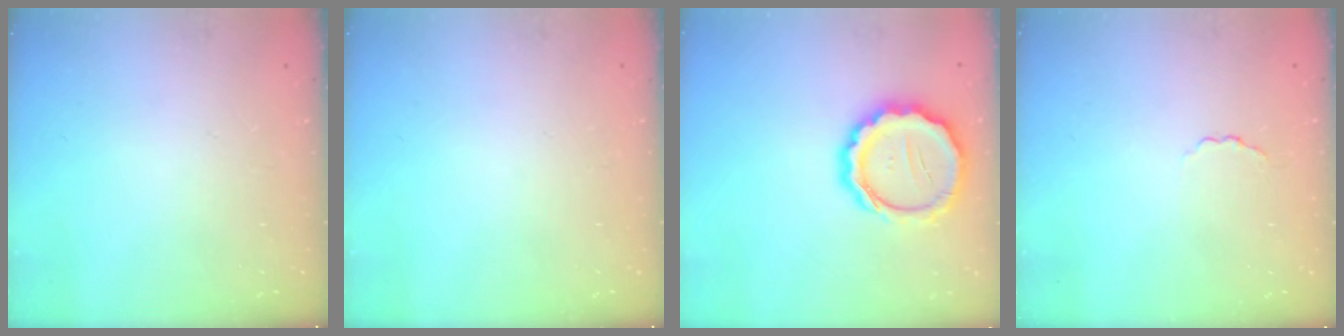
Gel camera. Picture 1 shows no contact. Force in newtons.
{"total": 0.0}
{"total": 15.6, "press": 15.2, "slide": 3.5}
{"total": 1.7, "press": 1.6, "slide": 0.5}